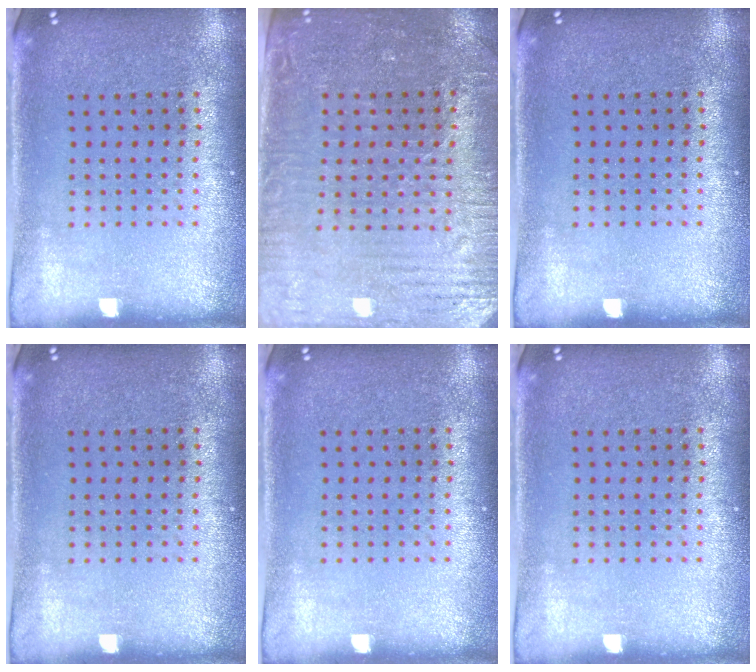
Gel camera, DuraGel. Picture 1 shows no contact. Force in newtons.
{"total": 3.6, "press": 3.3, "slide": 1.4}
{"total": 0.0}
{"total": 0.0}
{"total": 0.0}
{"total": 0.0}